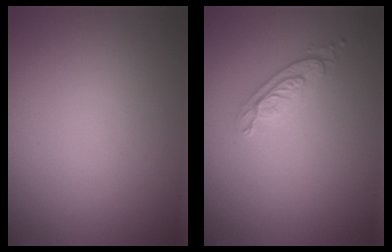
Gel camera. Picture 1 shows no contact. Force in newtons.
{"total": 2.1, "press": 1.9, "slide": 0.8}